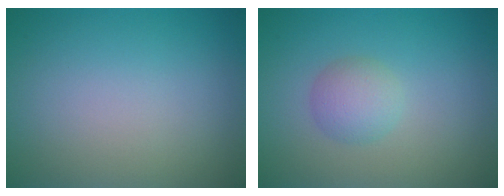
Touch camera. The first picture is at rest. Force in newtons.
{"total": 2.2, "press": 2.2, "slide": 0.1}